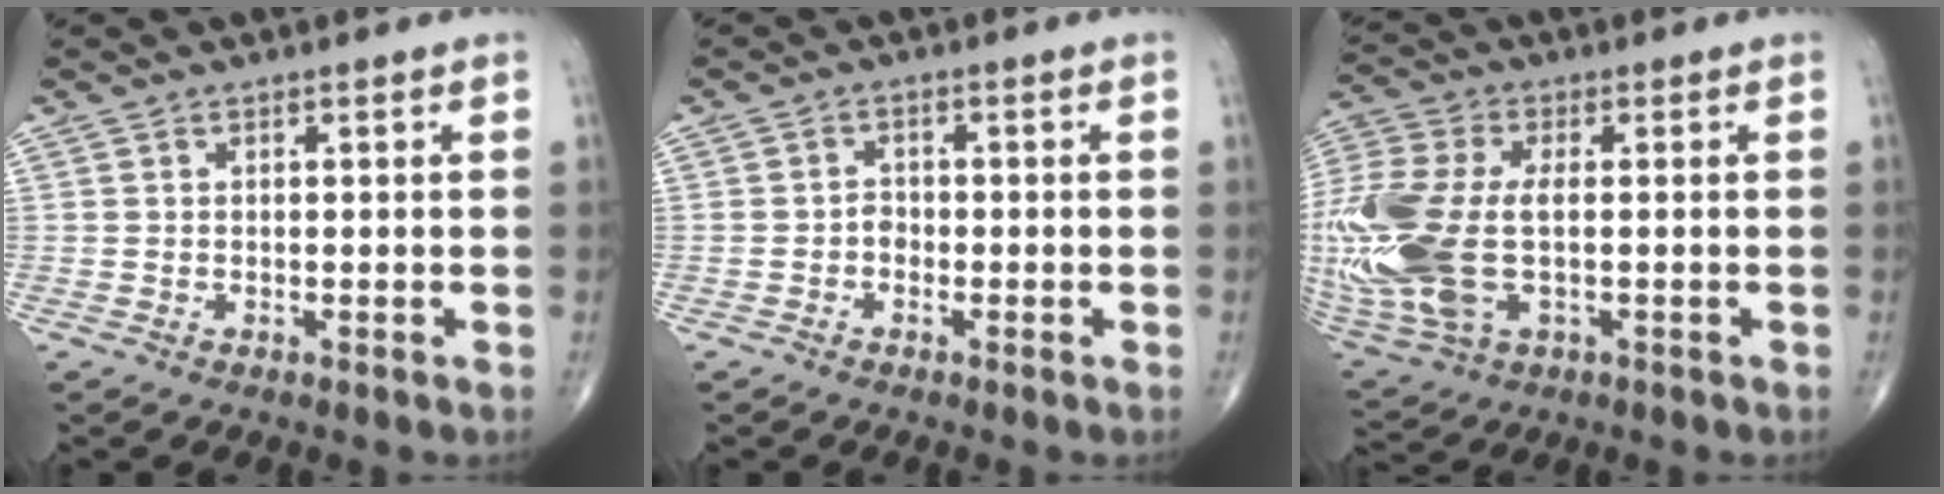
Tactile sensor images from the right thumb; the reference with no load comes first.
{"total": 1.8, "force": [-0.7, 1.4, 0.8], "torque": [-0.005, 0.006, -0.018]}
{"total": 24.1, "force": [-1.9, 13.4, 19.9], "torque": [-0.537, -0.008, -0.020]}